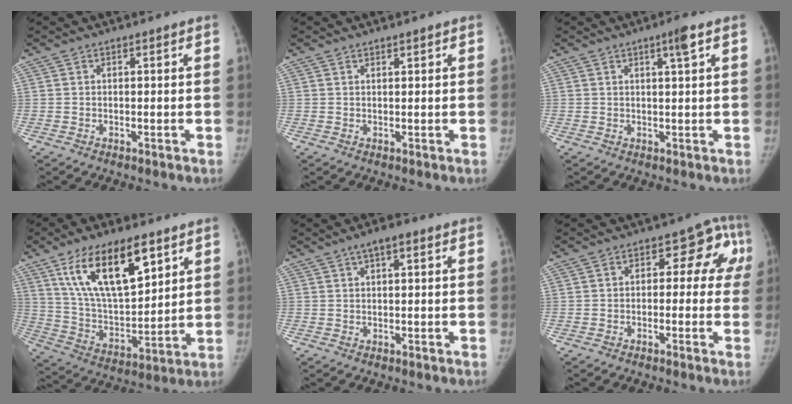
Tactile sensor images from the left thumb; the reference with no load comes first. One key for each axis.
{"total": 0.6, "fx": 0.6, "fy": 0.1, "fz": 0.2, "tx": -0.002, "ty": -0.004, "tz": 0.011}
{"total": 3.0, "fx": 1.5, "fy": 0.0, "fz": 2.5, "tx": -0.042, "ty": -0.006, "tz": 0.027}
{"total": 19.8, "fx": 10.2, "fy": 8.6, "fz": 14.6, "tx": -0.223, "ty": -0.040, "tz": 0.192}
{"total": 3.6, "fx": 1.7, "fy": 1.5, "fz": 2.9, "tx": -0.041, "ty": 0.011, "tz": 0.023}
{"total": 8.5, "fx": -0.2, "fy": 5.2, "fz": 6.8, "tx": -0.032, "ty": 0.038, "tz": -0.014}